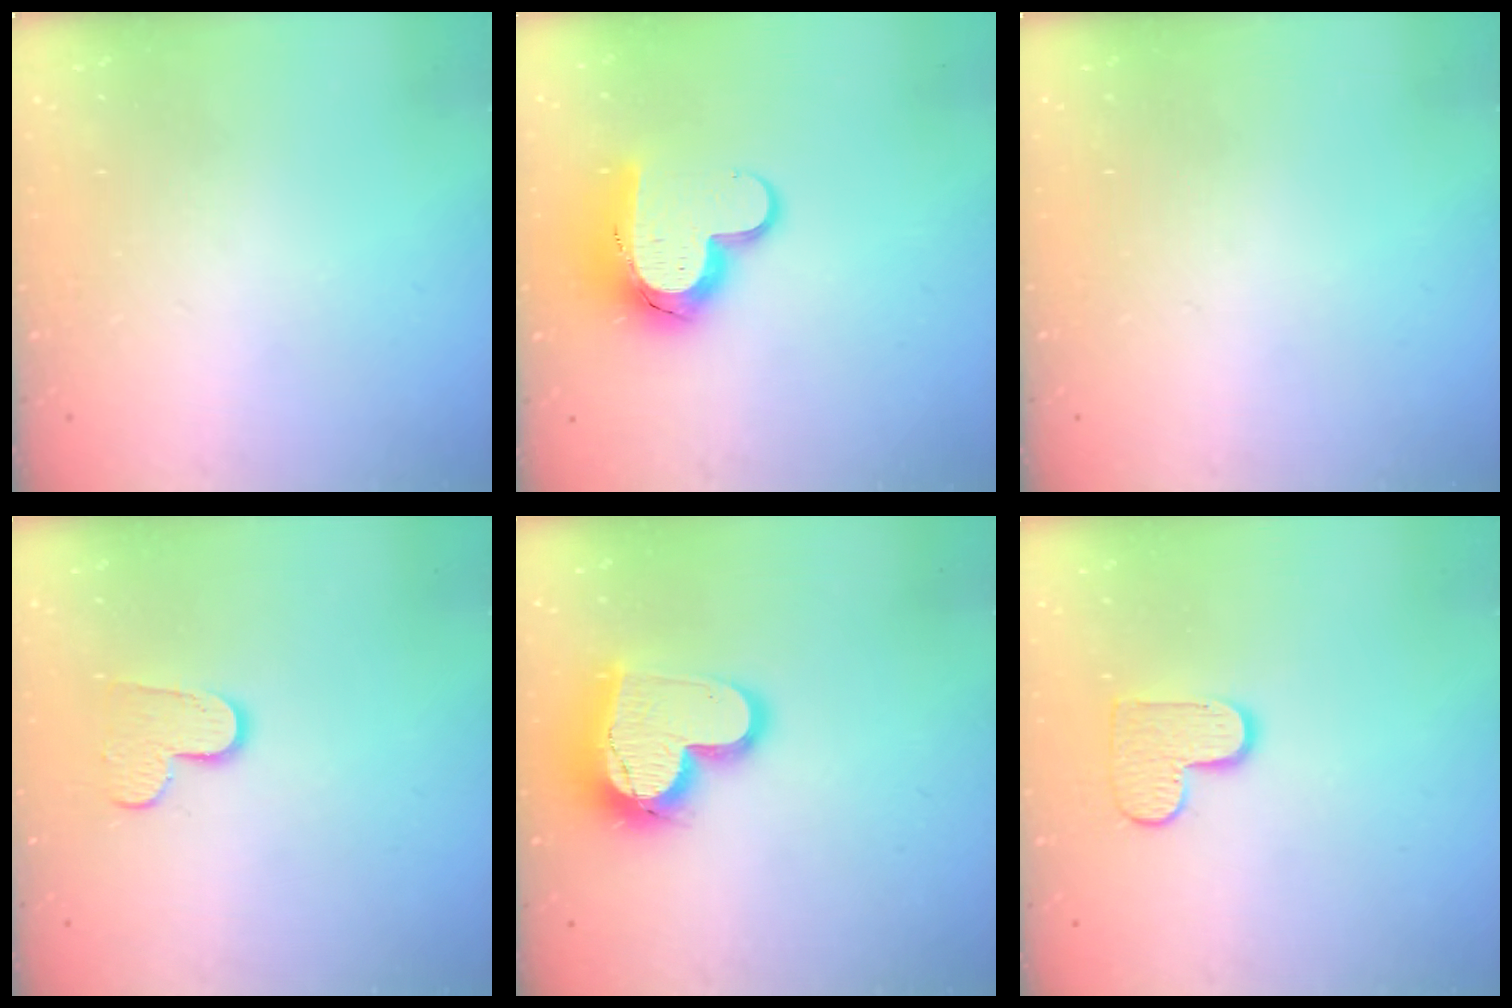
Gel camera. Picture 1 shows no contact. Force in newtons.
{"total": 13.6, "press": 13.5, "slide": 1.3}
{"total": 0.0}
{"total": 8.3, "press": 8.2, "slide": 0.5}
{"total": 17.1, "press": 17.0, "slide": 1.5}
{"total": 8.9, "press": 8.9, "slide": 0.4}